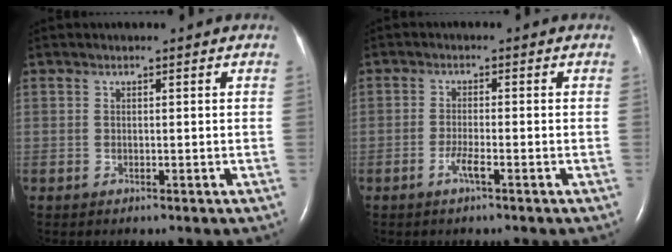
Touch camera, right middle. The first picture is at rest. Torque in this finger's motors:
{"motor_torque": [0.51, -0.32, 0.23, 0.08]}